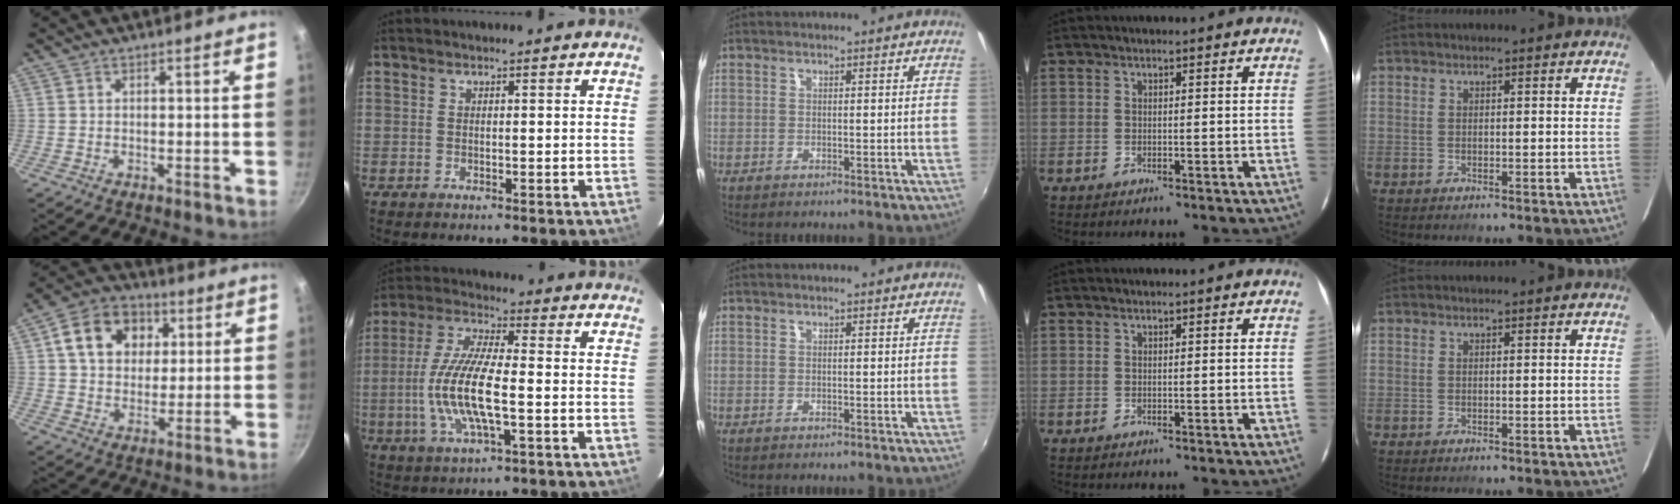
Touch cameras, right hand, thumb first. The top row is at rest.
{"thumb": {"total": 13.6, "force": [4.2, 10.6, 7.5], "torque": [-0.101, 0.009, 0.060]}, "index": {"total": 13.3, "force": [-2.5, 3.4, 12.6], "torque": [-0.262, -0.005, -0.049]}}